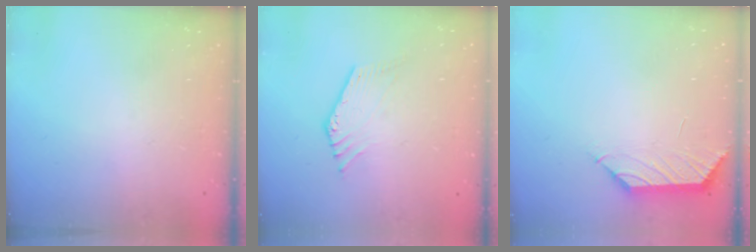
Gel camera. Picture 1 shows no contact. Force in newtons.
{"total": 1.1, "press": 1.1, "slide": 0.1}
{"total": 1.2, "press": 1.1, "slide": 0.6}